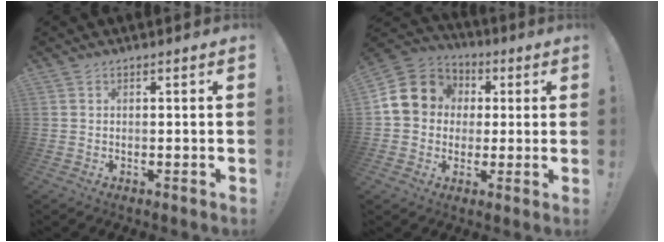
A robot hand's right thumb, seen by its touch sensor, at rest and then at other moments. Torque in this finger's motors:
{"motor_torque": [1.10, 1.01, 0.87, -0.16, 0.00]}